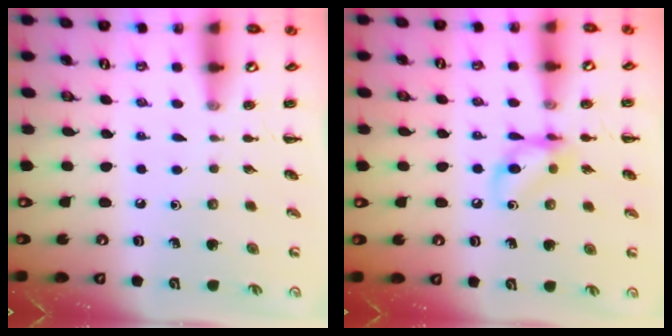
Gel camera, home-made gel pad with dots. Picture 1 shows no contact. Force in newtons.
{"total": 10.4, "press": 10.3, "slide": 1.7}